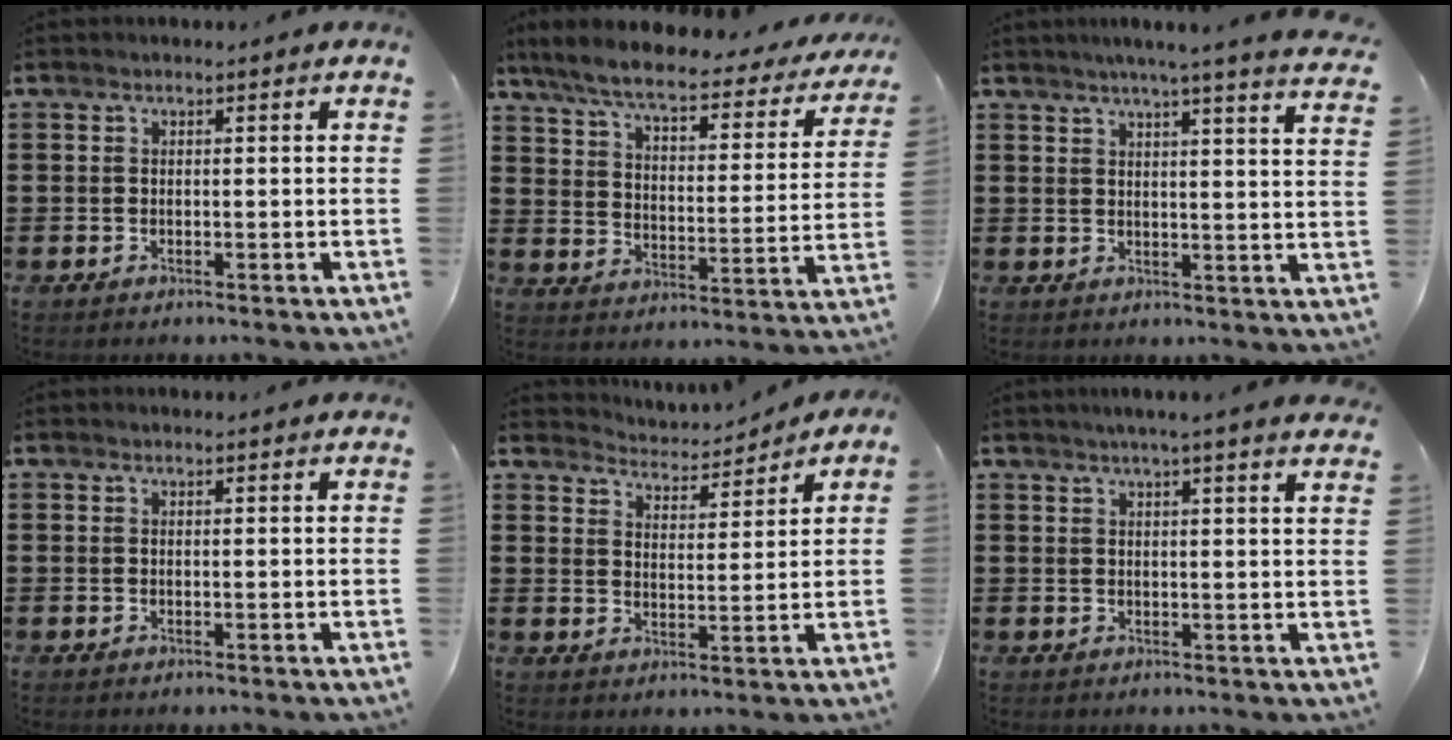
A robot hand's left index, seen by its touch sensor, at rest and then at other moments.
{"total": 6.8, "force": [5.7, 0.7, 3.7], "torque": [-0.096, -0.032, 0.095]}
{"total": 4.4, "force": [3.8, -1.1, 1.9], "torque": [-0.050, -0.021, 0.063]}
{"total": 0.6, "force": [0.5, 0.1, 0.2], "torque": [-0.006, 0.000, 0.011]}
{"total": 3.5, "force": [3.4, 0.5, 0.0], "torque": [-0.019, -0.019, 0.057]}
{"total": 3.1, "force": [2.7, -0.7, 1.3], "torque": [-0.032, -0.007, 0.049]}